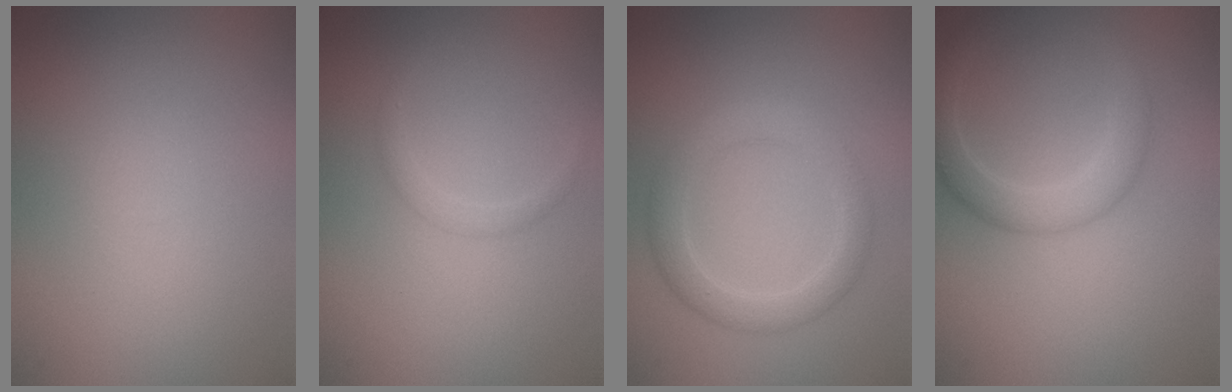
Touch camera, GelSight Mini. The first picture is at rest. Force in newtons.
{"total": 1.1, "press": 1.1, "slide": 0.1}
{"total": 3.2, "press": 3.2, "slide": 0.1}
{"total": 3.2, "press": 3.2, "slide": 0.2}